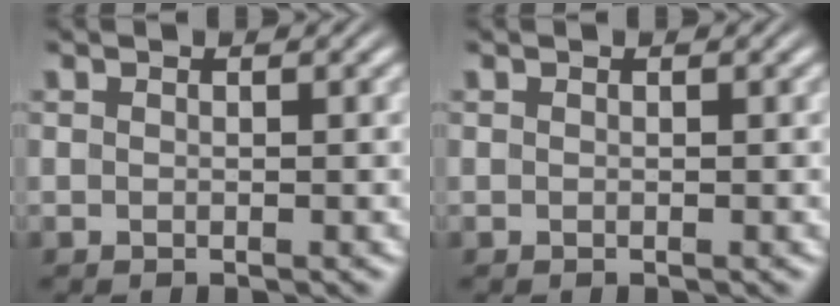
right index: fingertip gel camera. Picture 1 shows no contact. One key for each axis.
{"total": 0.0}